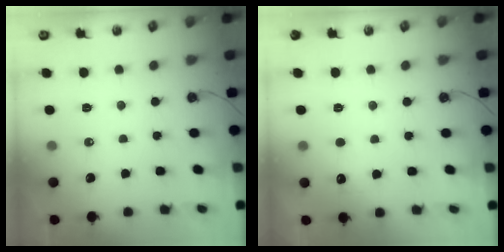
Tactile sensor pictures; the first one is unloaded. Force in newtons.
{"total": 3.8, "press": 3.6, "slide": 1.1}